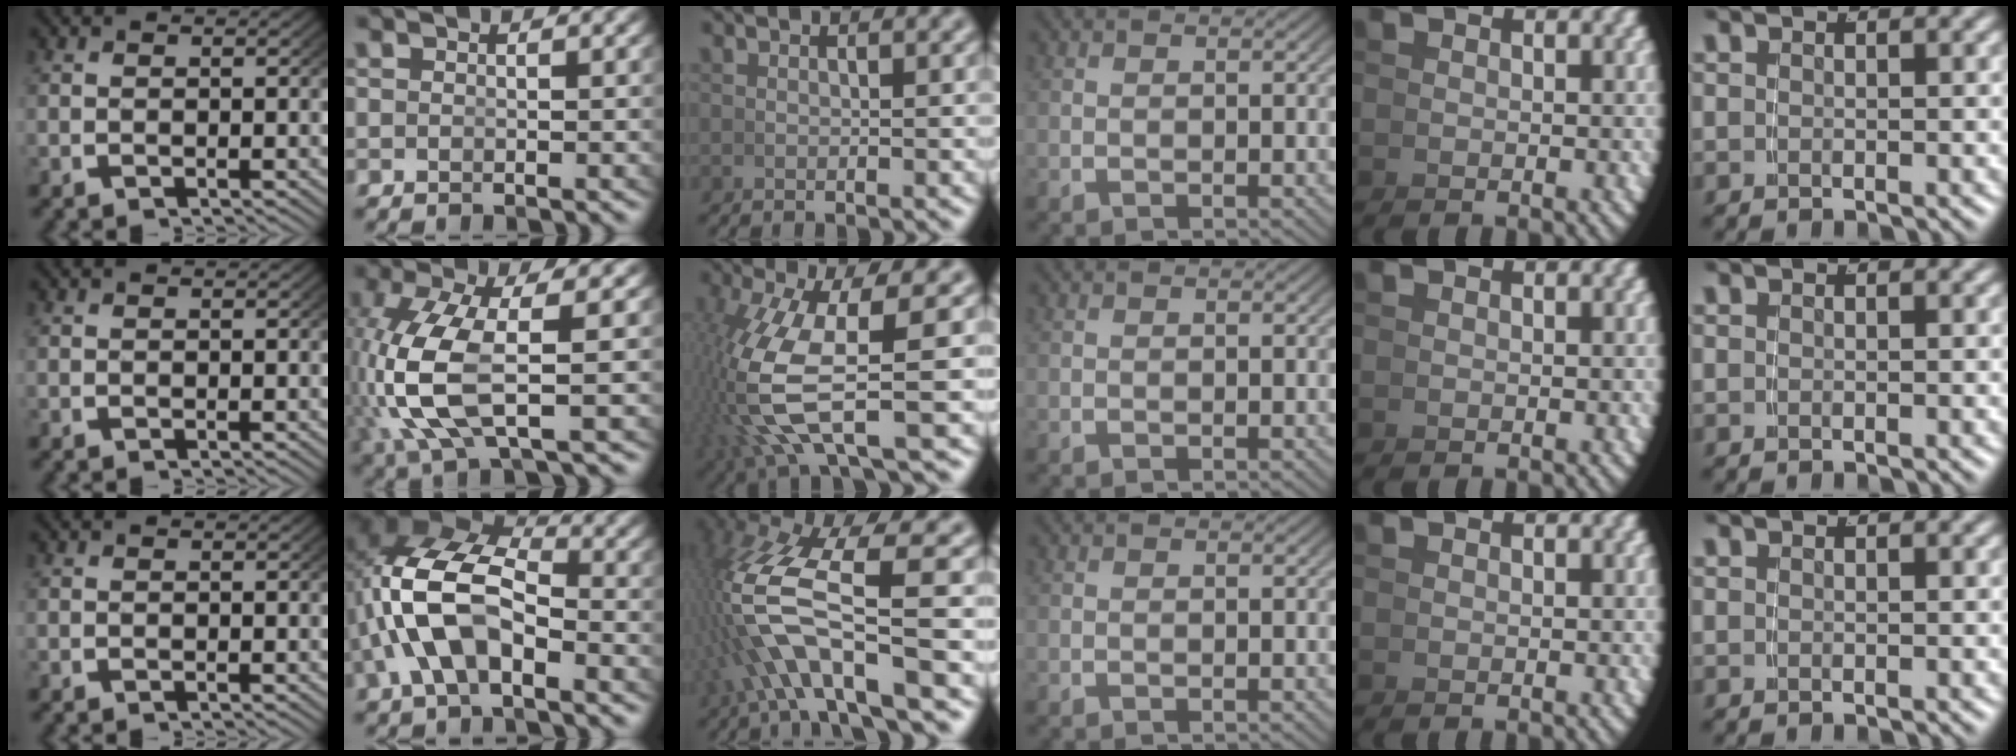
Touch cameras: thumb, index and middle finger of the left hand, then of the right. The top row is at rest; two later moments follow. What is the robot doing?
{"motion": "grasp_and_lifting", "object": "whiteboard"}